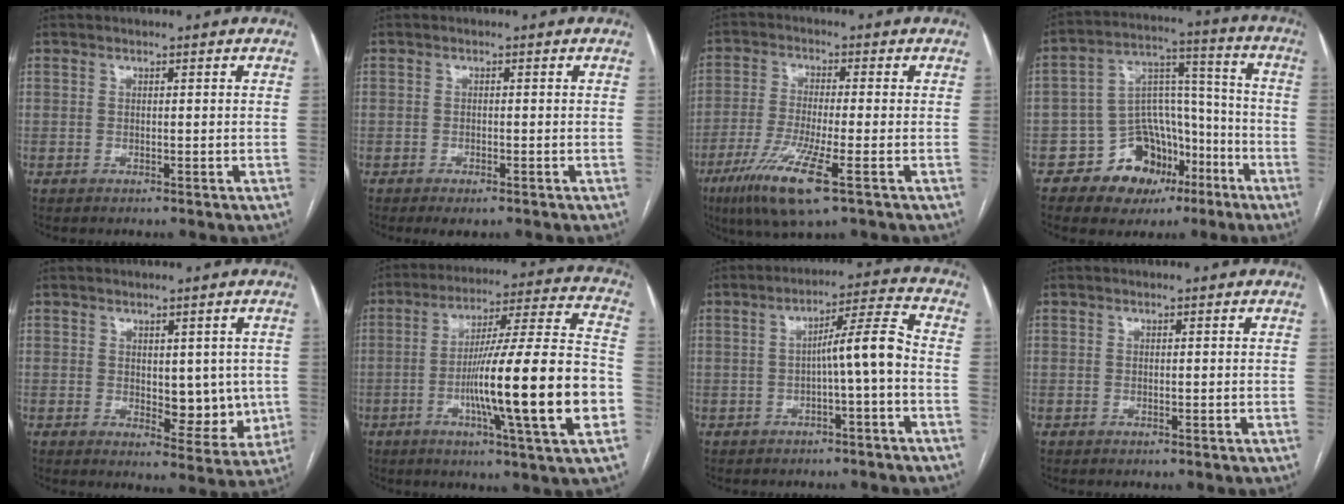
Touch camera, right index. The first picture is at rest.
{"total": 2.1, "force": [-1.4, 0.7, 1.4], "torque": [-0.023, -0.002, -0.014]}
{"total": 10.5, "force": [-5.3, 0.6, 9.0], "torque": [-0.183, -0.030, -0.096]}
{"total": 12.8, "force": [-6.9, 9.0, 5.9], "torque": [-0.081, 0.048, -0.104]}
{"total": 7.5, "force": [0.2, 3.8, 6.4], "torque": [-0.064, -0.009, 0.012]}
{"total": 21.5, "force": [-5.3, 0.1, 20.8], "torque": [-0.313, -0.002, -0.087]}
{"total": 6.7, "force": [-1.2, -0.3, 6.6], "torque": [-0.100, 0.021, -0.015]}
{"total": 0.0}